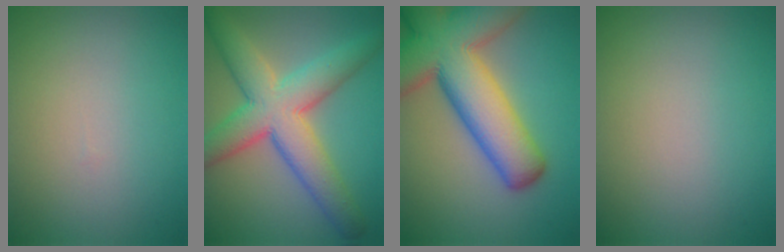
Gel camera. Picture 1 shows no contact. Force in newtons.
{"total": 9.0, "press": 9.0, "slide": 0.5}
{"total": 14.0, "press": 14.0, "slide": 0.9}
{"total": 0.0}